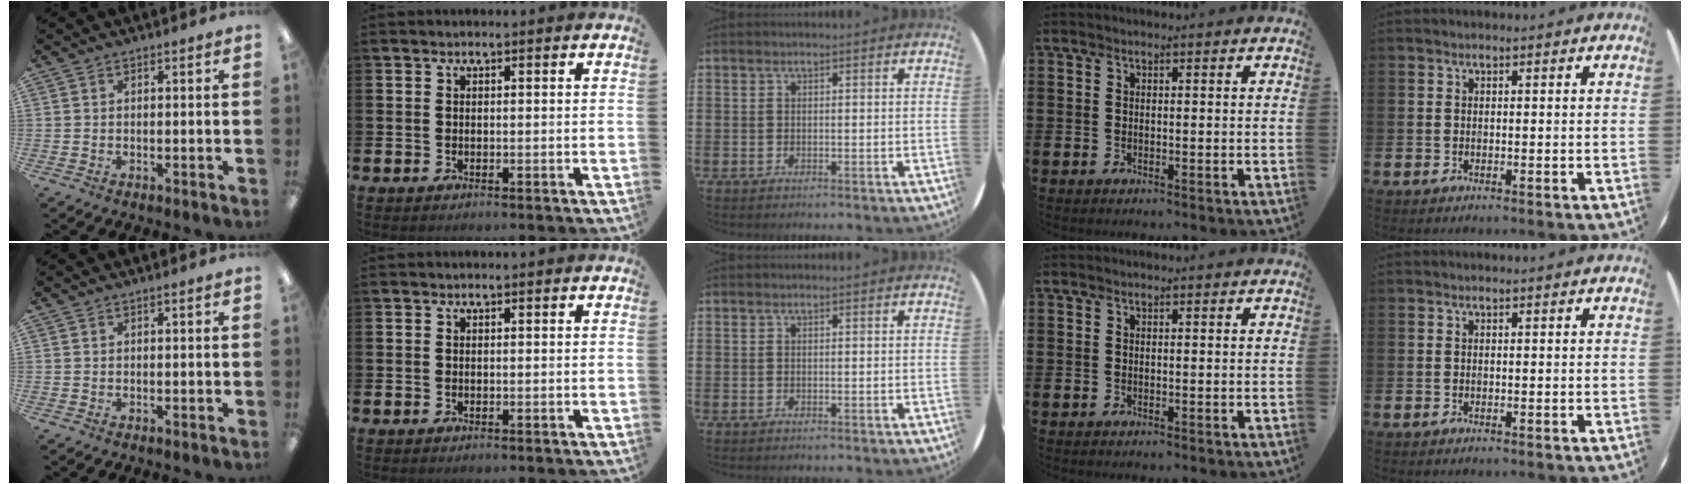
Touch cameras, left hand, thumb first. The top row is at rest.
{}